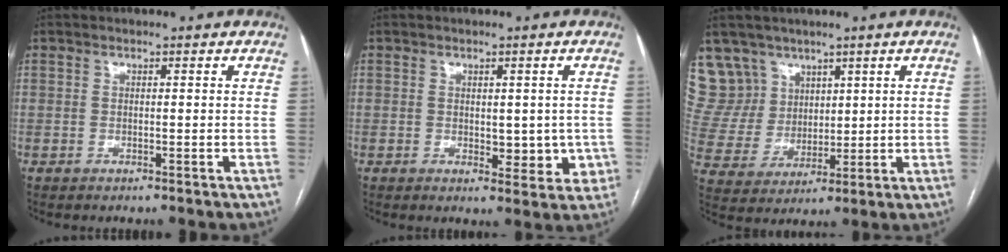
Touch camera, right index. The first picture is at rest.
{"total": 5.2, "force": [-0.5, 3.0, 4.3], "torque": [-0.038, 0.000, 0.003]}
{"total": 9.8, "force": [6.7, 7.2, 0.3], "torque": [-0.017, 0.029, 0.148]}